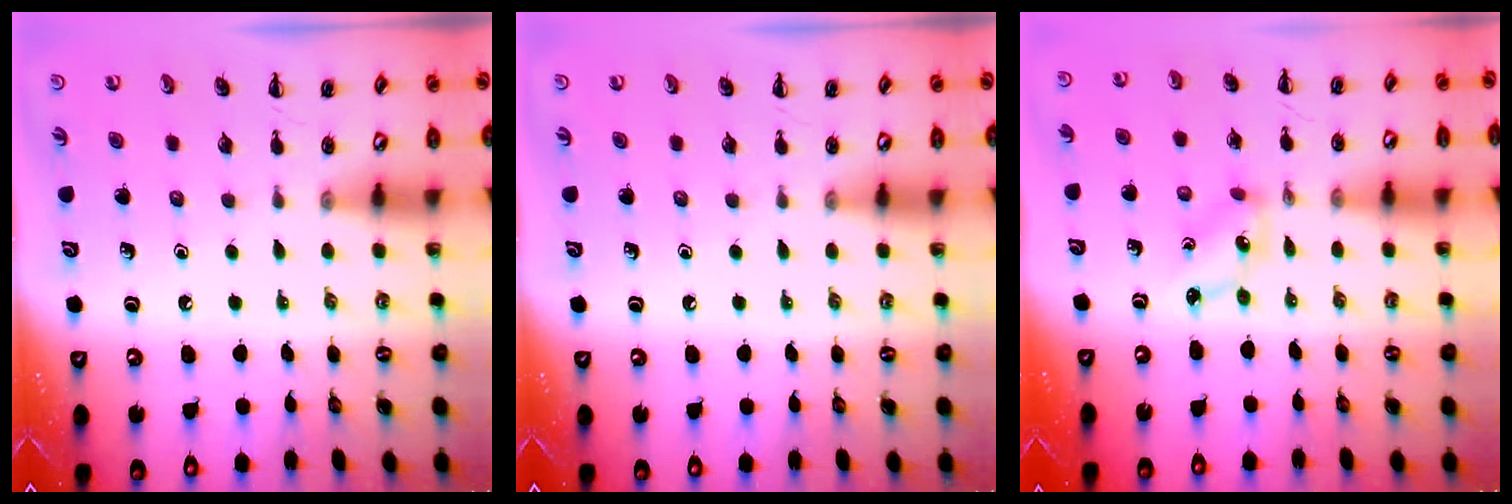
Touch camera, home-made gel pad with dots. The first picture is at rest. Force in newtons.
{"total": 0.0}
{"total": 2.1, "press": 2.0, "slide": 0.4}